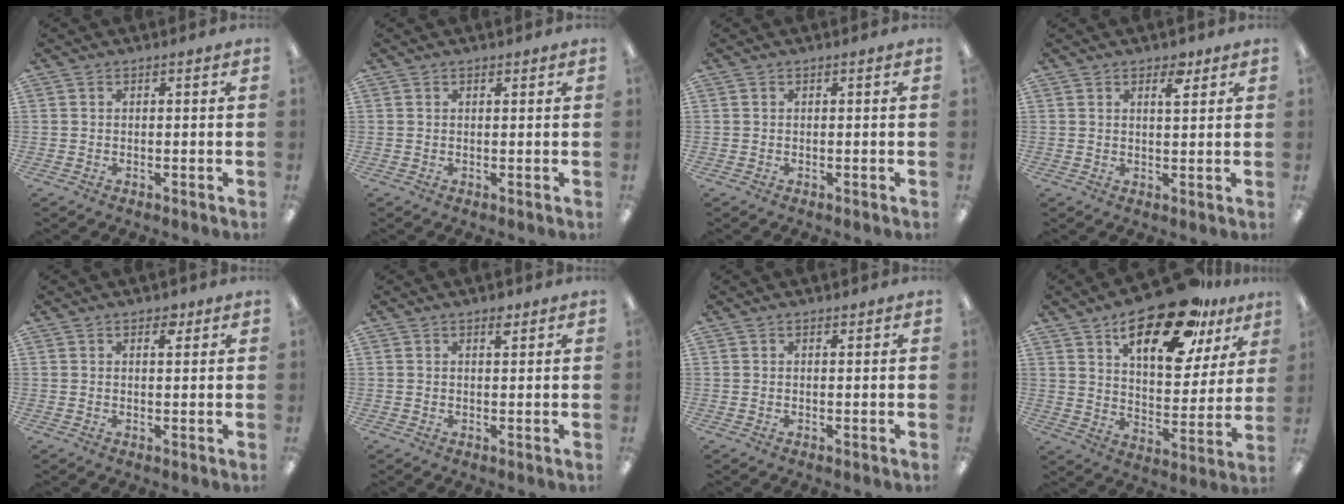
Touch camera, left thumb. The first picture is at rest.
{"total": 0.7, "force": [0.6, 0.3, 0.2], "torque": [0.004, -0.003, 0.009]}
{"total": 0.0}
{"total": 3.8, "force": [2.5, 1.4, 2.4], "torque": [-0.022, -0.010, 0.037]}
{"total": 2.6, "force": [1.8, 1.3, 1.4], "torque": [-0.007, -0.007, 0.026]}
{"total": 2.2, "force": [1.6, 0.9, 1.3], "torque": [-0.004, -0.010, 0.023]}
{"total": 0.8, "force": [0.7, 0.4, 0.2], "torque": [0.003, -0.004, 0.012]}
{"total": 22.1, "force": [14.8, 8.8, 13.9], "torque": [-0.215, -0.077, 0.244]}